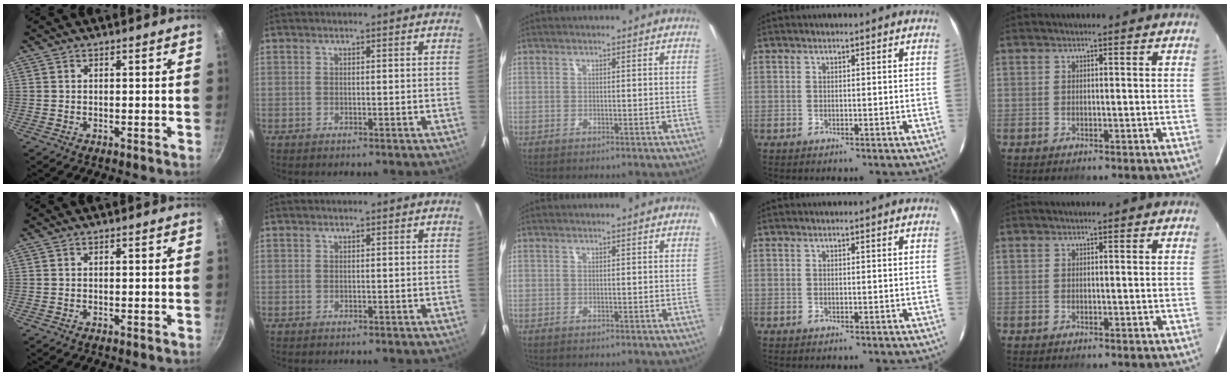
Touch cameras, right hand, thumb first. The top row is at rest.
{}